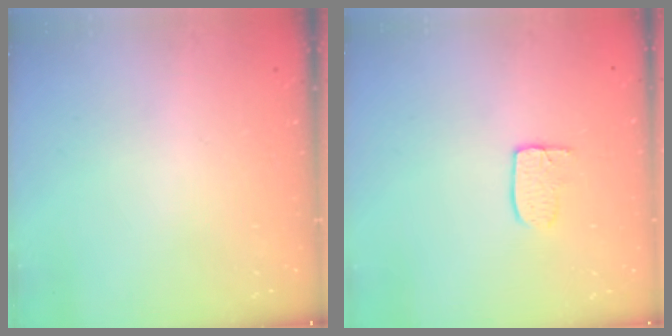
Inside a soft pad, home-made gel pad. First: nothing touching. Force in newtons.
{"total": 4.9, "press": 4.9, "slide": 0.3}